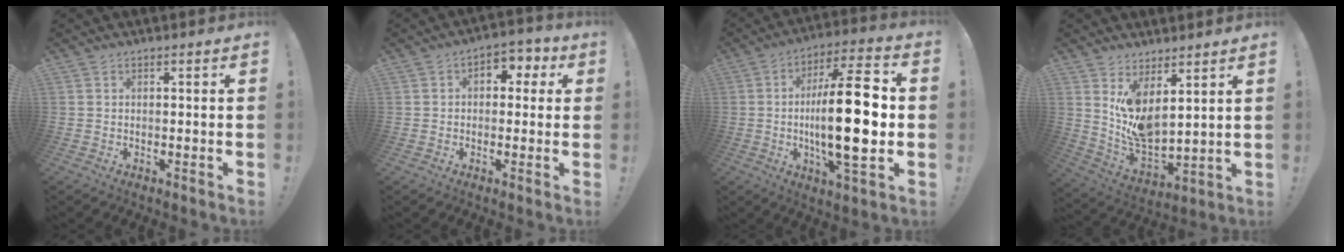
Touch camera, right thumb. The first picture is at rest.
{"total": 5.1, "force": [0.5, 4.1, 3.1], "torque": [-0.026, 0.003, 0.006]}
{"total": 23.3, "force": [-1.3, 6.8, 22.2], "torque": [-0.381, -0.005, -0.028]}
{"total": 8.9, "force": [5.9, 3.3, 5.8], "torque": [-0.109, -0.067, 0.113]}